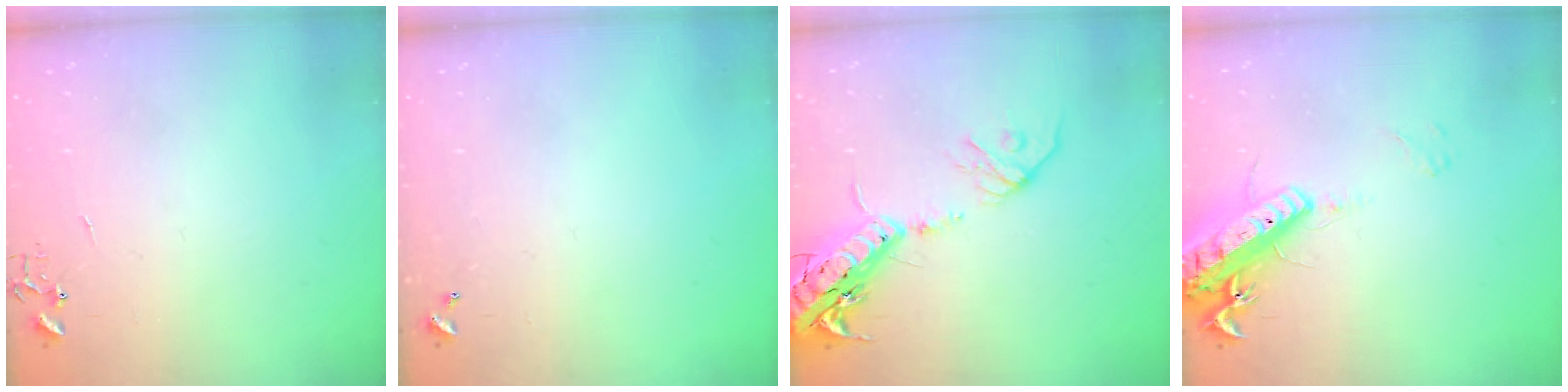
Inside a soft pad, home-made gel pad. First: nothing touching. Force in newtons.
{"total": 0.0}
{"total": 18.7, "press": 18.3, "slide": 3.9}
{"total": 19.0, "press": 18.7, "slide": 3.7}